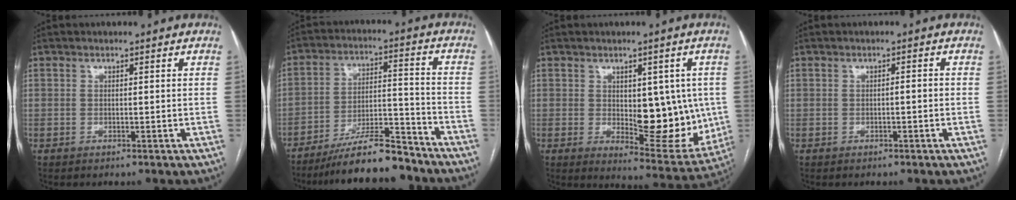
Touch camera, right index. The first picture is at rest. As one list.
[{"total": 12.9, "force": [-11.3, 1.9, 5.9], "torque": [-0.094, 0.015, -0.191]}, {"total": 13.0, "force": [-0.2, 5.7, 11.6], "torque": [-0.134, -0.007, 0.014]}, {"total": 1.0, "force": [-0.3, 0.3, 0.9], "torque": [-0.015, 0.003, -0.003]}]